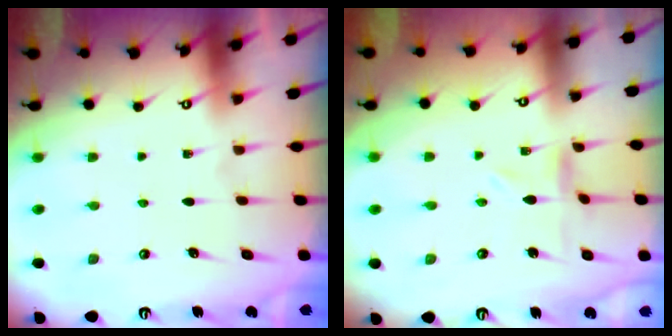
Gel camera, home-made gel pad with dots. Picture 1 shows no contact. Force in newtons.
{"total": 0.0}